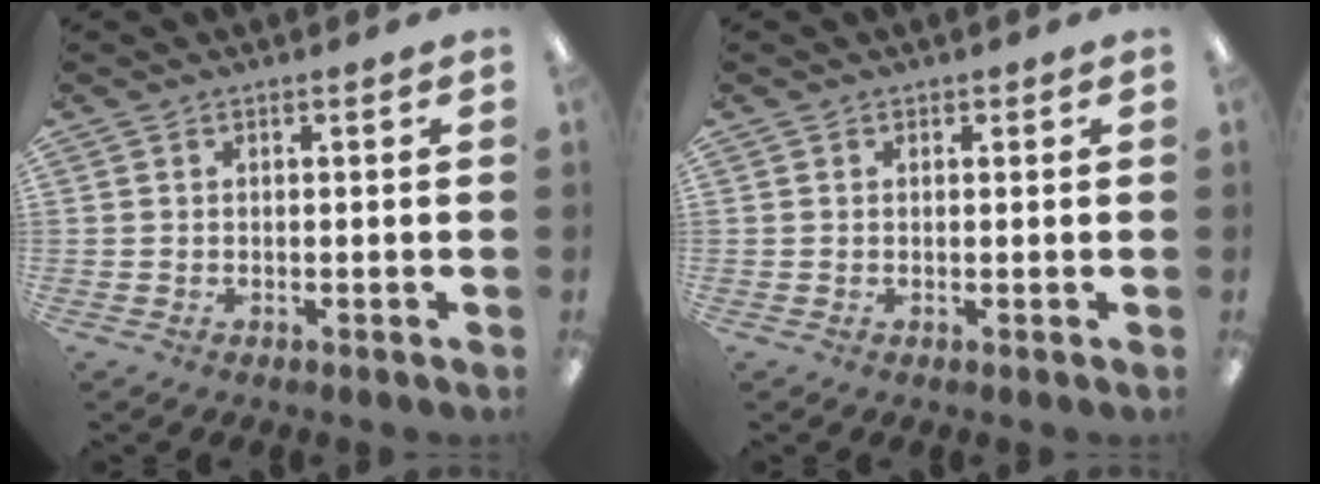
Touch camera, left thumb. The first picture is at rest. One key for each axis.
{"total": 0.5, "fx": 0.3, "fy": 0.4, "fz": 0.0, "tx": 0.009, "ty": -0.001, "tz": 0.003}